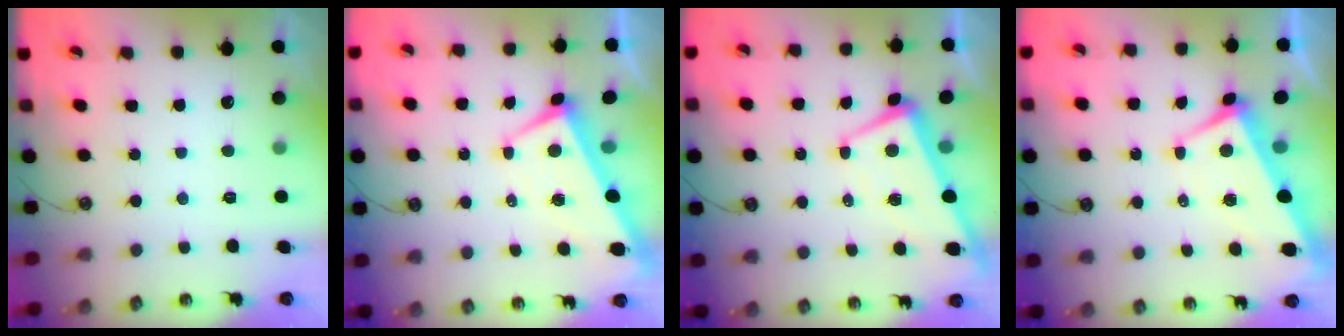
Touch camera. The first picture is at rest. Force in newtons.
{"total": 0.9, "press": 0.4, "slide": 0.9}
{"total": 0.9, "press": 0.5, "slide": 0.7}
{"total": 1.4, "press": 0.9, "slide": 1.0}